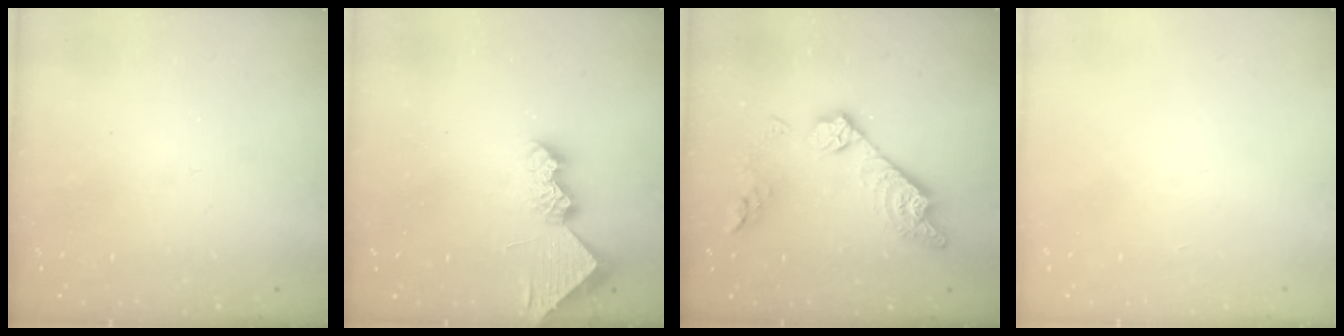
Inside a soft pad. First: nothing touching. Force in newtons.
{"total": 8.3, "press": 8.3, "slide": 0.6}
{"total": 14.9, "press": 14.9, "slide": 1.1}
{"total": 0.0}